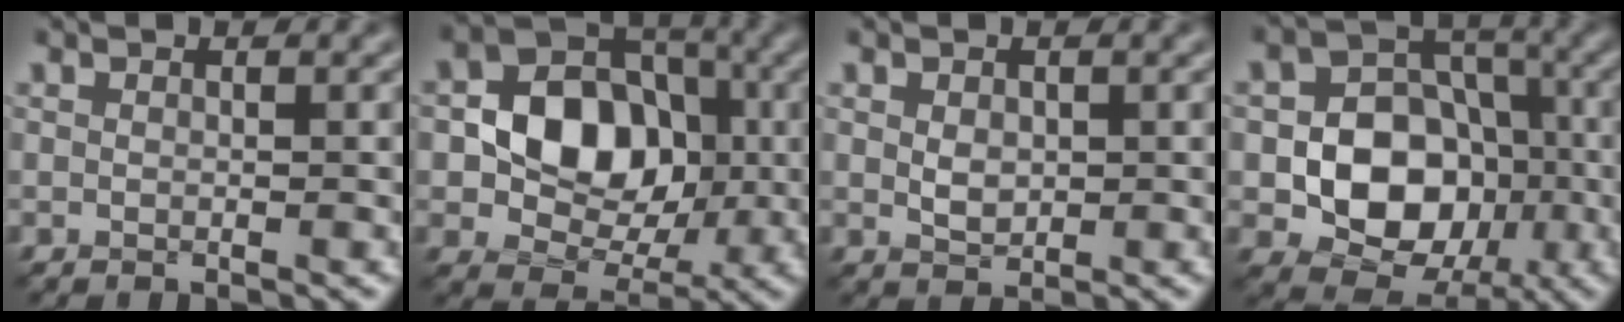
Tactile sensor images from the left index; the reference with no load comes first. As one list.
[{"total": 8.2, "force": [-0.4, 6.4, 5.2], "torque": [-0.080, 0.005, -0.020]}, {"total": 1.6, "force": [0.1, 1.1, 1.2], "torque": [-0.024, -0.002, 0.003]}, {"total": 9.3, "force": [-2.2, 7.1, 5.6], "torque": [-0.084, 0.001, -0.047]}]